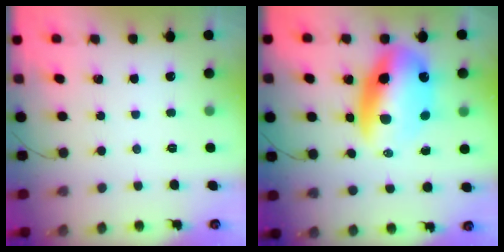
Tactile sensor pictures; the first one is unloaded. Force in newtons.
{"total": 16.5, "press": 16.0, "slide": 4.2}